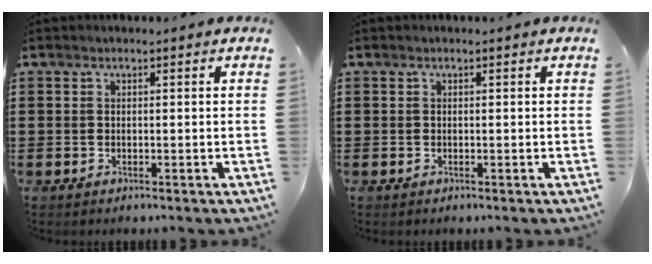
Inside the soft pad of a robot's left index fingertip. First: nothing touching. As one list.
[{"total": 0.0}]